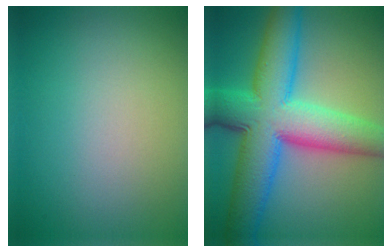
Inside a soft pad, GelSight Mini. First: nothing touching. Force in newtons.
{"total": 12.0, "press": 12.0, "slide": 0.1}